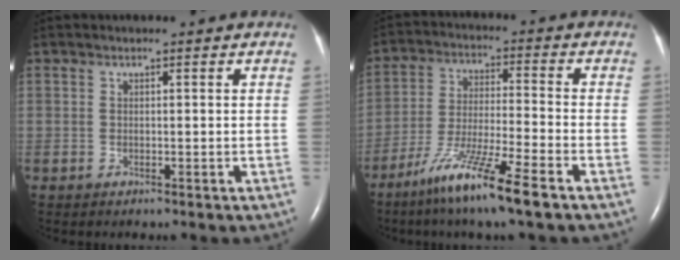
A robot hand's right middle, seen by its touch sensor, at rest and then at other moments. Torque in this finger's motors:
{"motor_torque": [0.44, -0.39, 0.36, 0.16]}